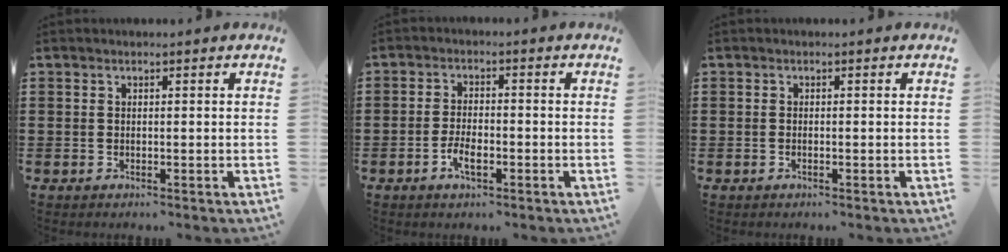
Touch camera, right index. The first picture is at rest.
{"total": 3.4, "force": [-1.5, 1.4, 2.7], "torque": [-0.060, 0.001, -0.031]}
{"total": 0.0}